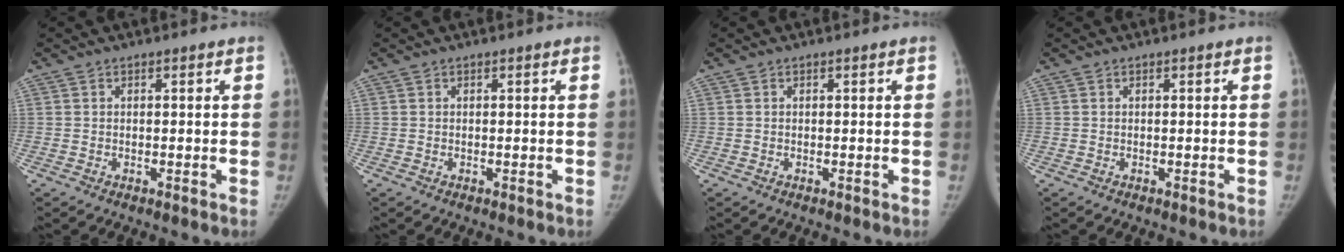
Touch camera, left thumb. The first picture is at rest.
{"total": 0.0}
{"total": 0.0}
{"total": 0.0}